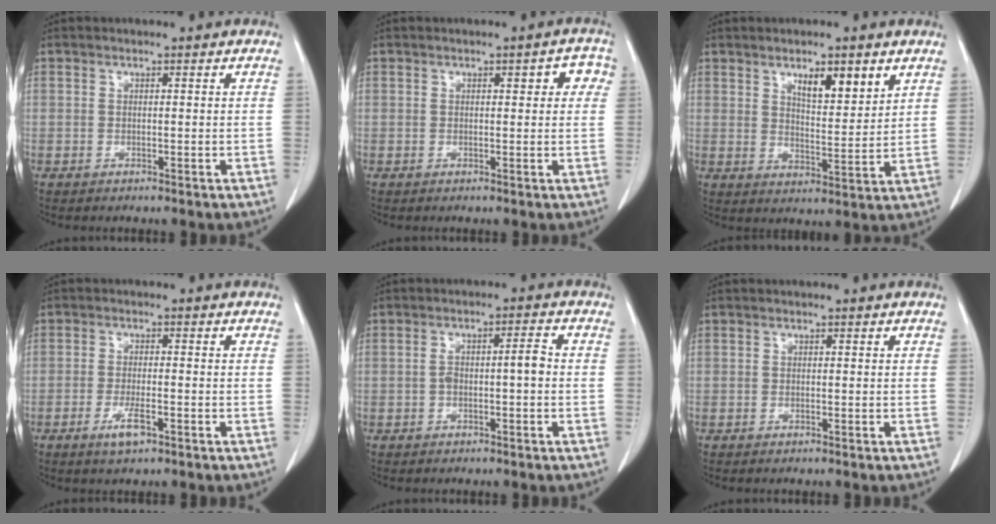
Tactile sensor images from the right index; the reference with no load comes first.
{"total": 3.3, "force": [1.1, 1.3, 2.9], "torque": [-0.024, 0.013, 0.007]}
{"total": 6.9, "force": [4.2, 1.8, 5.3], "torque": [-0.086, -0.006, 0.069]}
{"total": 3.6, "force": [-1.9, 0.7, 3.0], "torque": [-0.060, -0.004, -0.034]}
{"total": 3.7, "force": [-0.5, 0.8, 3.6], "torque": [-0.066, 0.017, -0.005]}
{"total": 0.0}